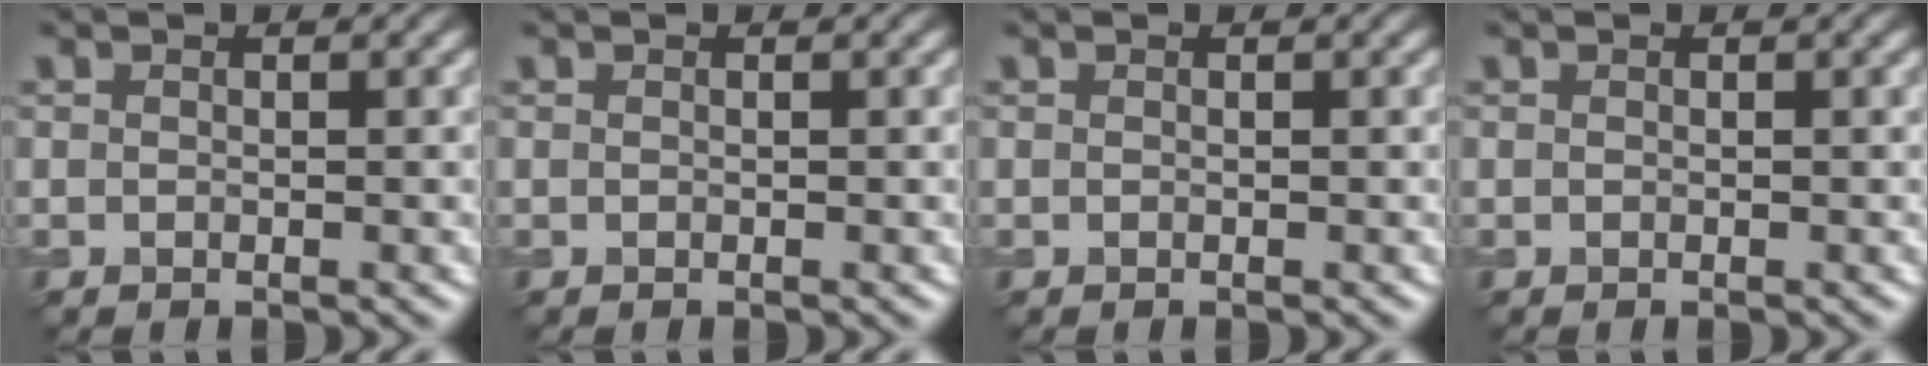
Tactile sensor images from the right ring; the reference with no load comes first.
{"total": 0.0}
{"total": 0.0}
{"total": 0.0}